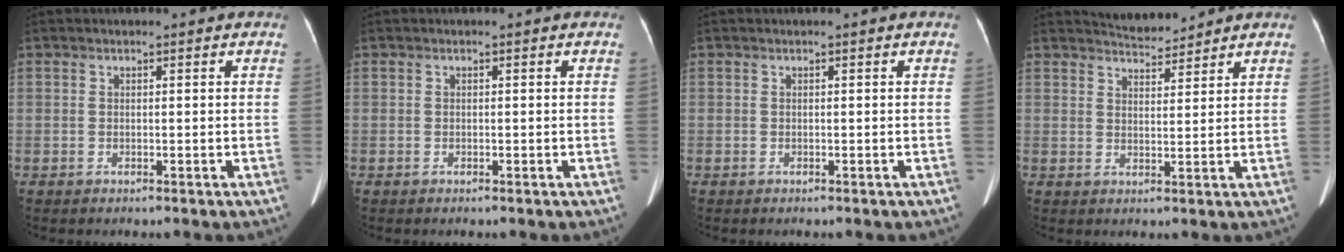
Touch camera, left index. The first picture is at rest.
{"total": 0.0}
{"total": 0.0}
{"total": 4.1, "force": [4.0, 0.3, 0.2], "torque": [-0.008, 0.005, 0.067]}